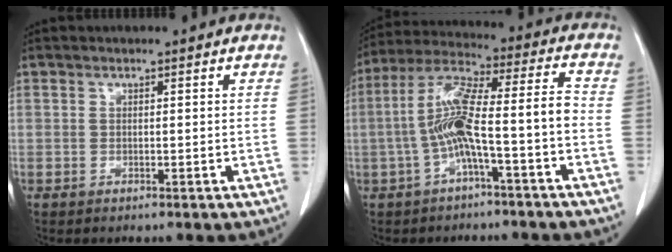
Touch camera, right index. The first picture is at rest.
{"total": 11.0, "force": [-3.0, 0.7, 10.6], "torque": [-0.208, 0.037, -0.055]}